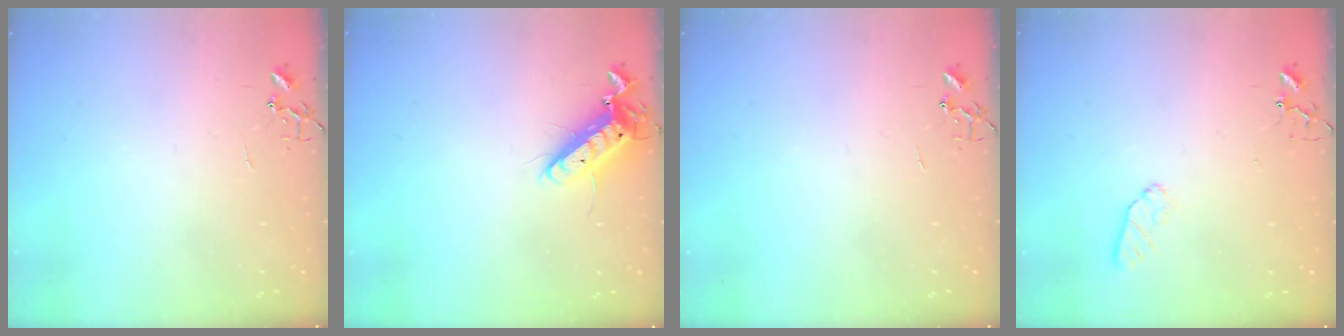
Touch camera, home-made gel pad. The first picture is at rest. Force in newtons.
{"total": 11.9, "press": 11.7, "slide": 2.2}
{"total": 0.0}
{"total": 6.1, "press": 6.1, "slide": 0.8}